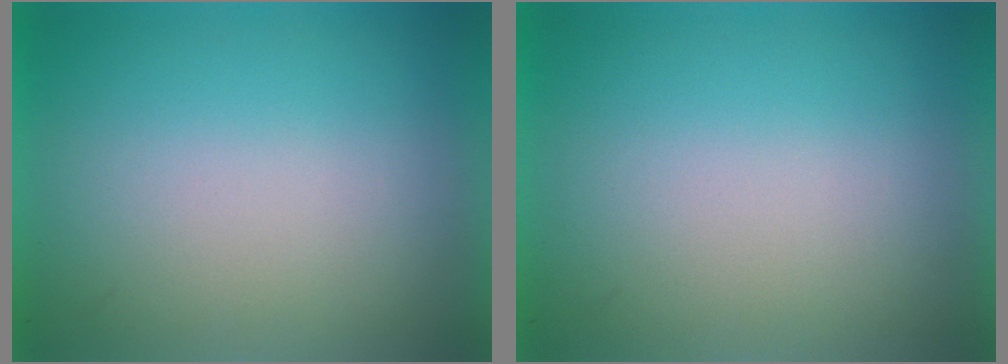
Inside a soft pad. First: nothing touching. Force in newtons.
{"total": 0.0}